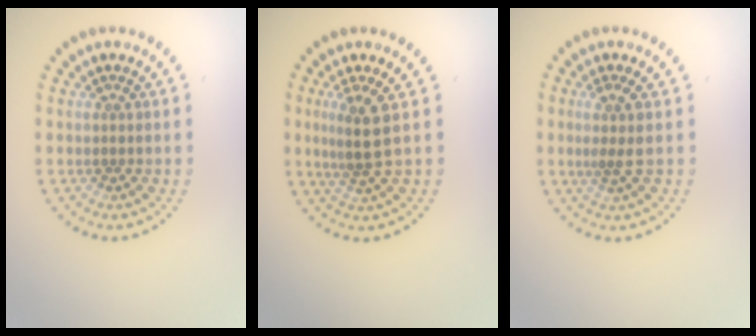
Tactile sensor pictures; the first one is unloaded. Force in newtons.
{"total": 2.7, "press": 2.2, "slide": 1.7}
{"total": 2.0, "press": 1.5, "slide": 1.3}